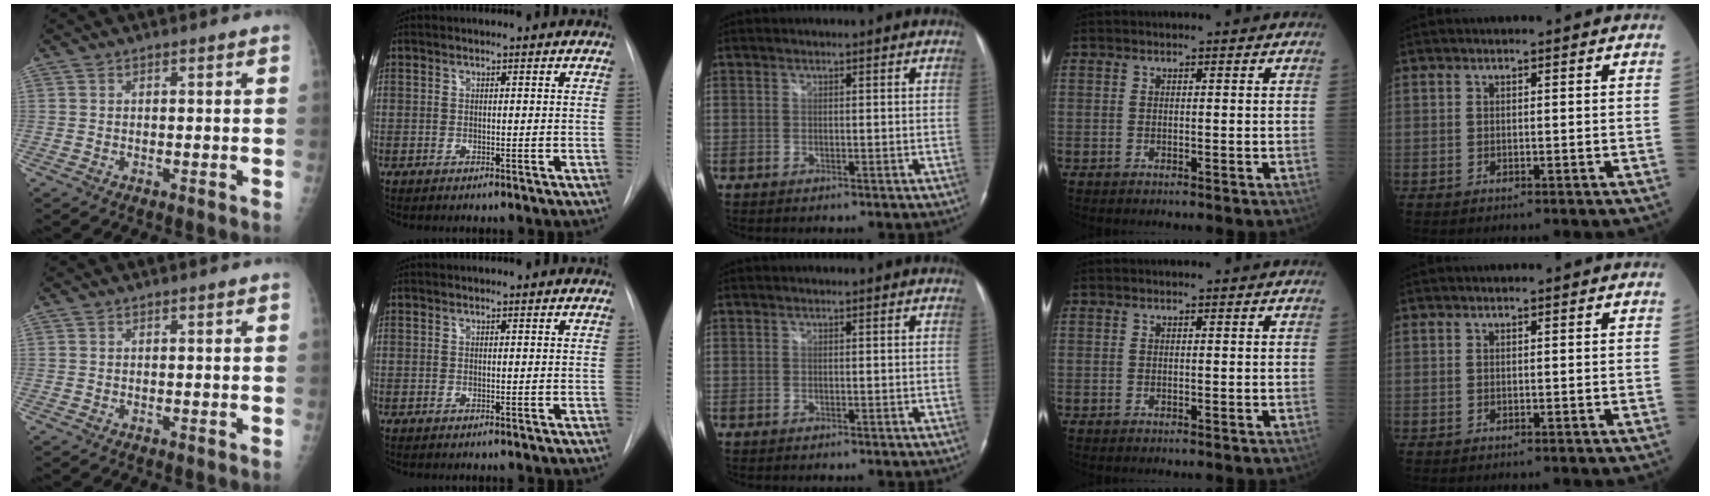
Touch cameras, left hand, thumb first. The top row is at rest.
{}